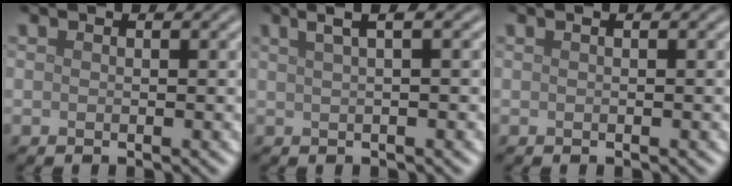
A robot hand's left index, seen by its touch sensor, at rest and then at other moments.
{"total": 2.9, "force": [1.6, 0.8, 2.3], "torque": [-0.028, 0.008, 0.020]}
{"total": 0.5, "force": [0.2, 0.2, 0.5], "torque": [-0.008, 0.003, -0.001]}